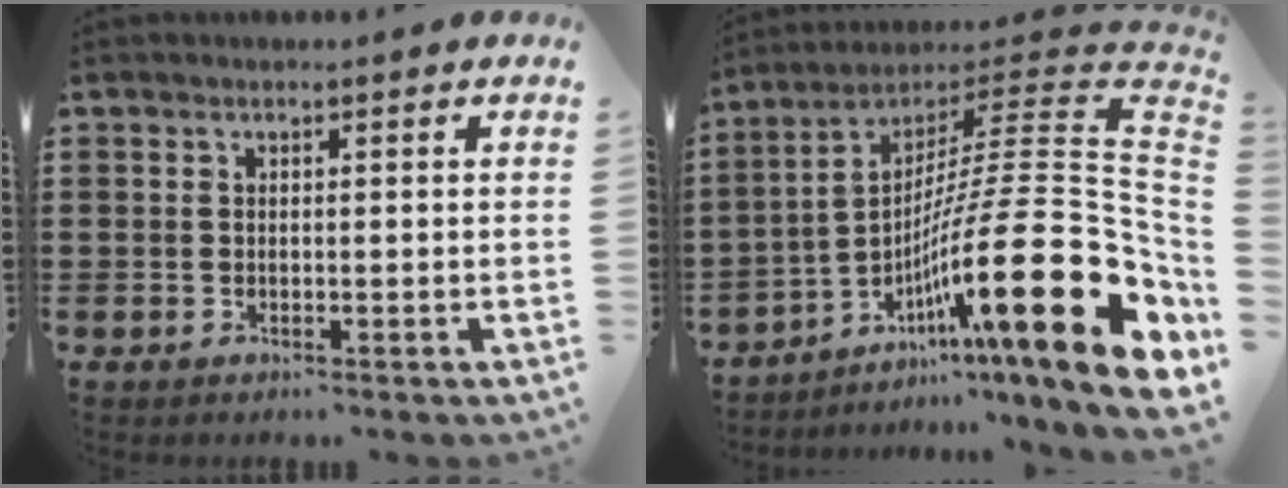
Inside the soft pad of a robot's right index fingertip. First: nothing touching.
{"total": 25.0, "force": [-7.0, 5.2, 23.4], "torque": [-0.392, -0.027, -0.128]}